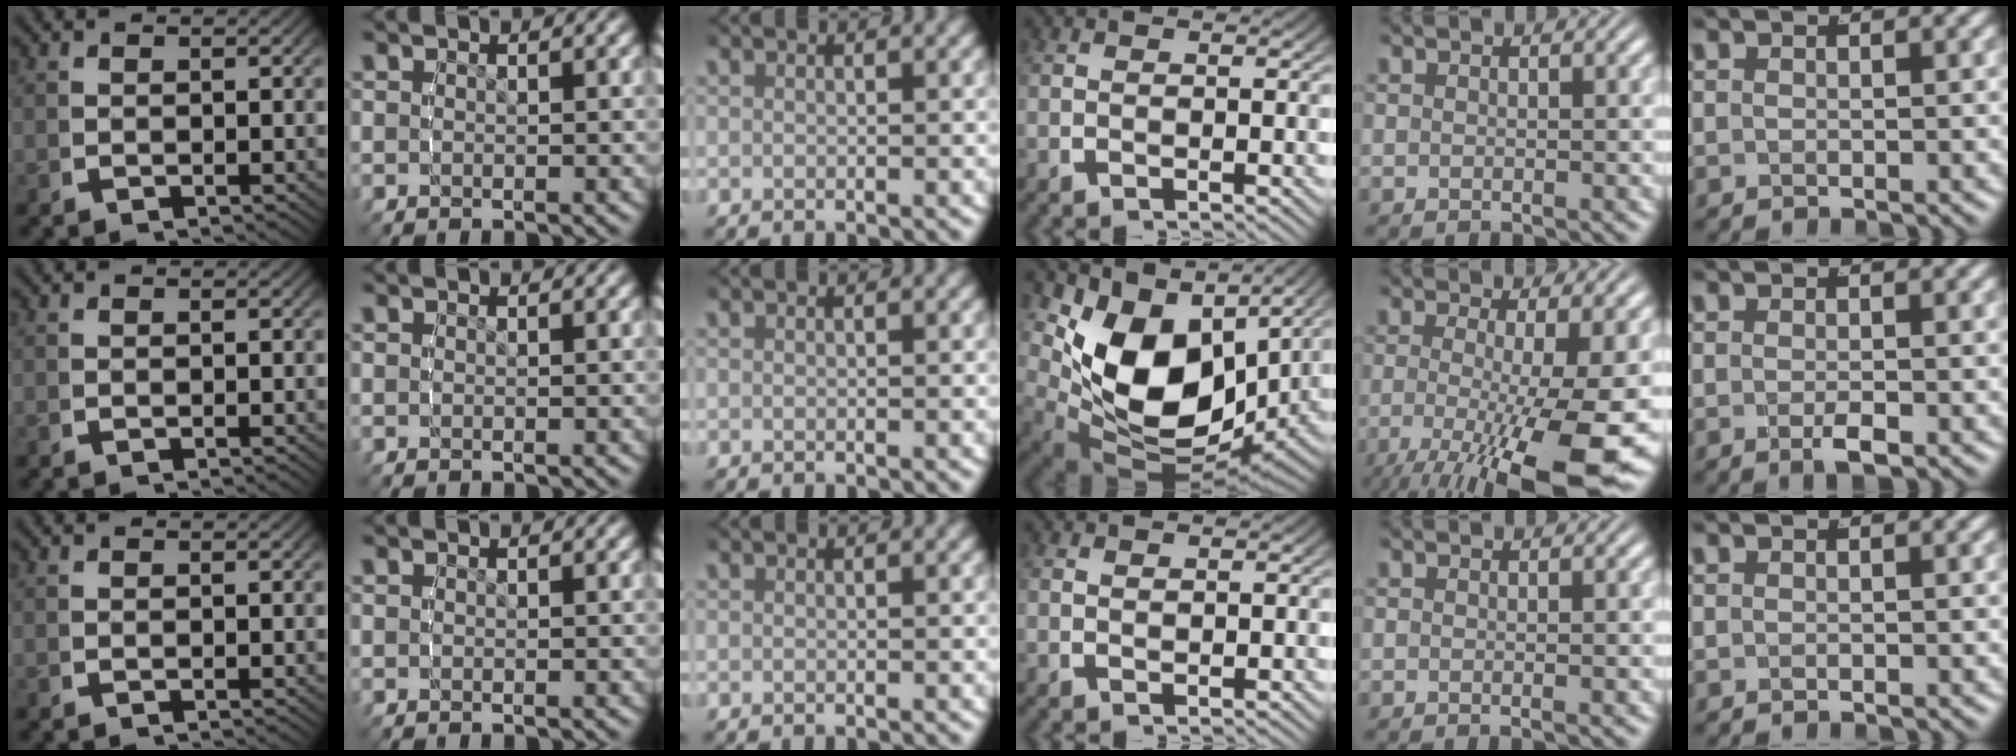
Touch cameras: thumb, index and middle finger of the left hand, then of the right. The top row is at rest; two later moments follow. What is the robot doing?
{"motion": "lift_and_place", "object": "markers"}